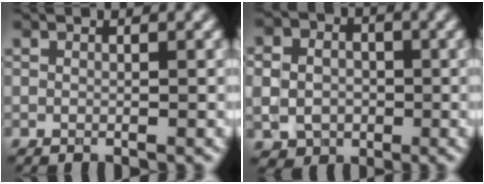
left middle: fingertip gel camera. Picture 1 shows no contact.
{"total": 6.0, "force": [-0.1, 5.2, 3.0], "torque": [-0.053, 0.004, -0.016]}